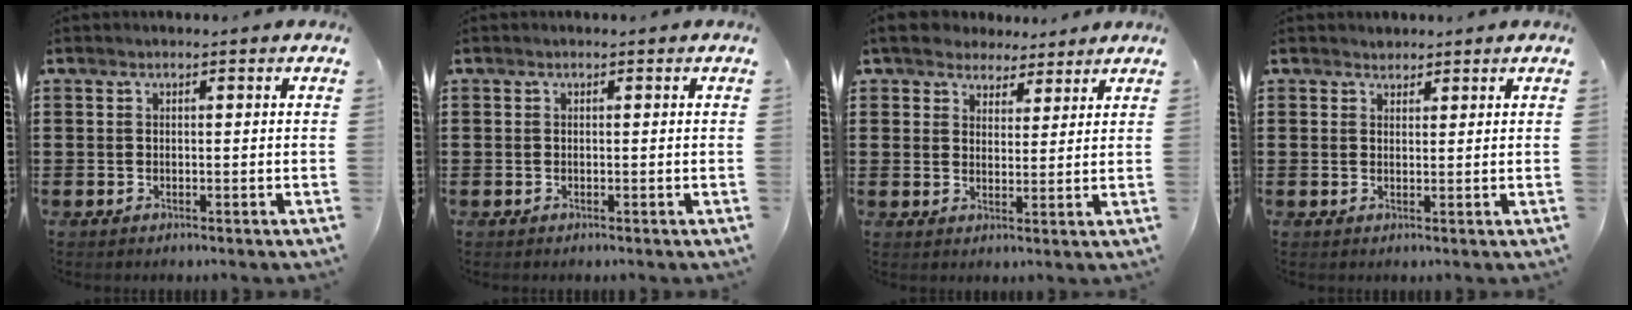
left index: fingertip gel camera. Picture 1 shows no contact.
{"total": 0.0}
{"total": 4.9, "force": [4.4, 2.2, 0.5], "torque": [-0.033, -0.003, 0.081]}
{"total": 1.3, "force": [1.2, 0.5, -0.1], "torque": [0.000, 0.002, 0.024]}